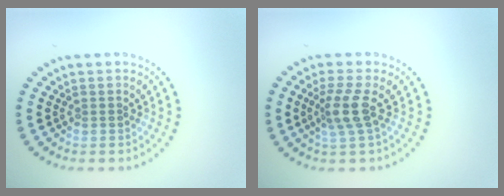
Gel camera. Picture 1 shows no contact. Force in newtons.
{"total": 2.8, "press": 2.2, "slide": 1.7}